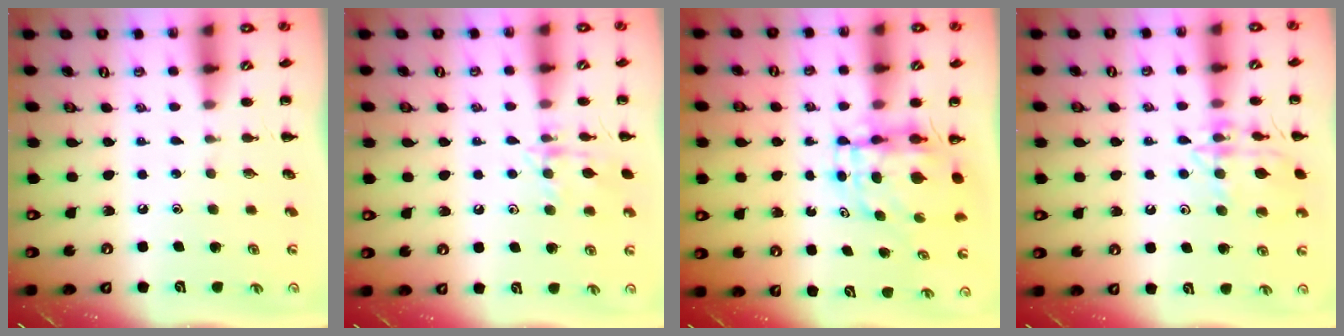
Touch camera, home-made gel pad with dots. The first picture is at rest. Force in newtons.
{"total": 10.9, "press": 10.9, "slide": 0.7}
{"total": 5.7, "press": 5.6, "slide": 1.0}
{"total": 14.8, "press": 14.7, "slide": 0.8}